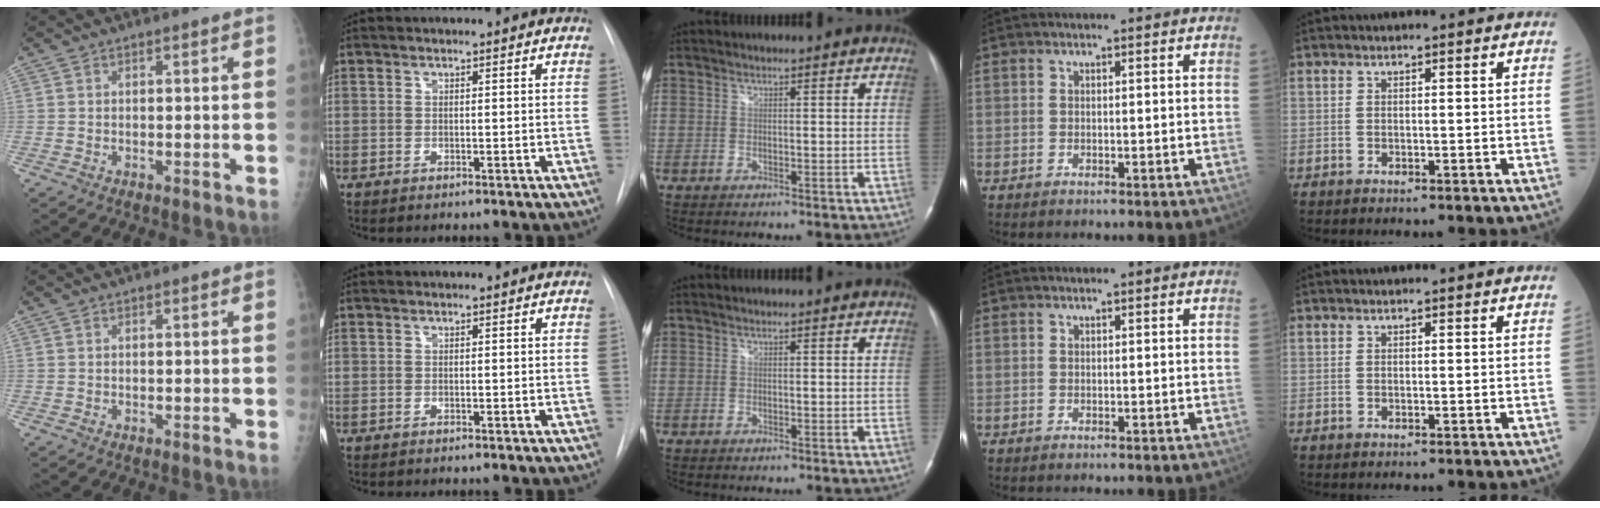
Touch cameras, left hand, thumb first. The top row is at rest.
{}